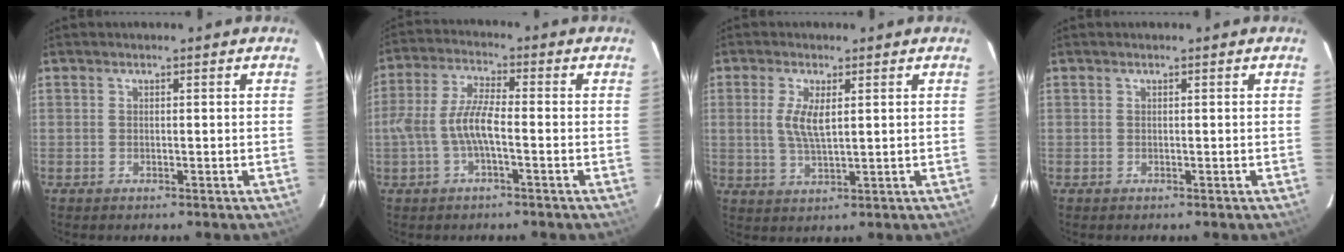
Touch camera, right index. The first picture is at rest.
{"total": 7.2, "force": [-2.1, 1.6, 6.7], "torque": [-0.145, 0.008, -0.039]}
{"total": 5.2, "force": [1.1, 1.7, 4.8], "torque": [-0.098, -0.002, 0.020]}
{"total": 0.0}